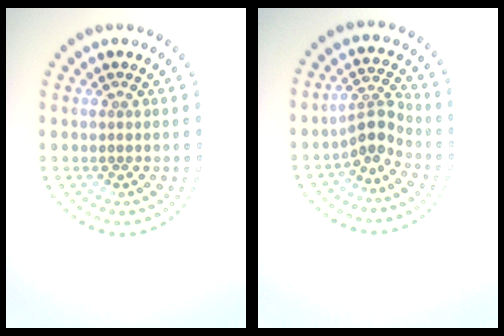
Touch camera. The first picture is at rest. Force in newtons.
{"total": 2.6, "press": 1.8, "slide": 1.8}